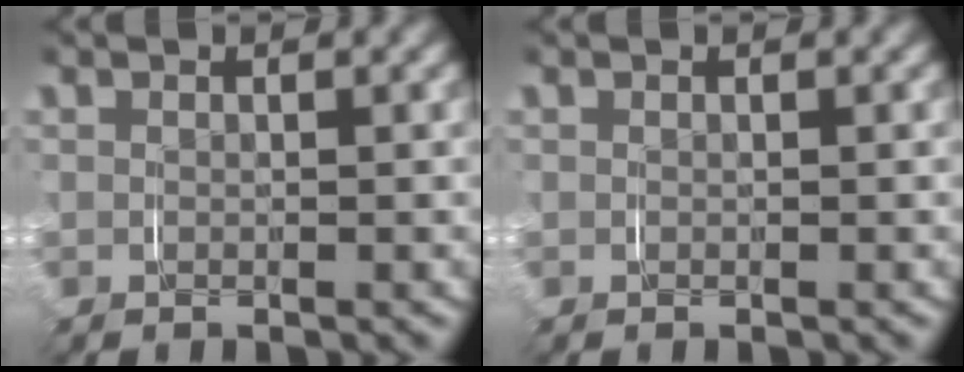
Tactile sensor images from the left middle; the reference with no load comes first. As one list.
[{"total": 0.0}]